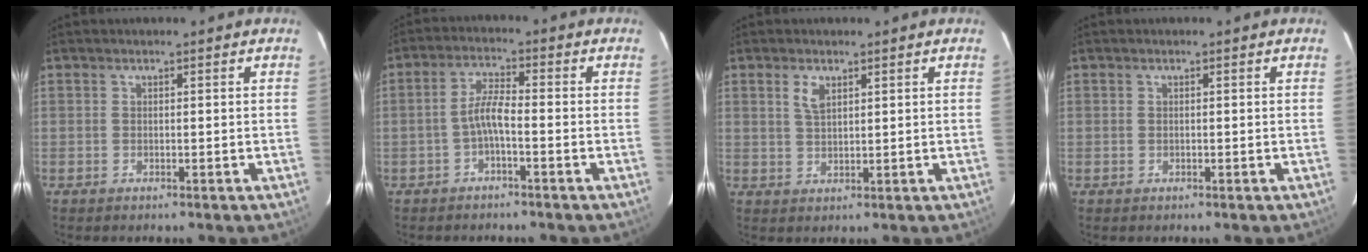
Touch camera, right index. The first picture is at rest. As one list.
[{"total": 3.8, "force": [-1.8, 0.5, 3.4], "torque": [-0.074, 0.011, -0.036]}, {"total": 2.9, "force": [1.5, 1.4, 2.1], "torque": [-0.040, 0.002, 0.030]}, {"total": 0.0}]